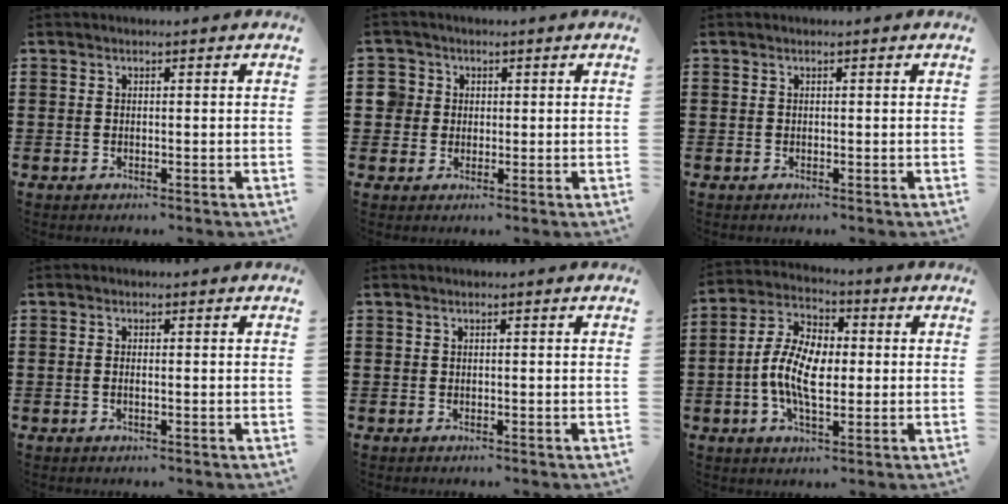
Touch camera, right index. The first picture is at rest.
{"total": 3.7, "force": [0.7, 3.6, 0.5], "torque": [-0.028, 0.014, 0.010]}
{"total": 0.0}
{"total": 0.6, "force": [-0.2, 0.0, 0.6], "torque": [-0.011, -0.005, -0.003]}
{"total": 0.0}
{"total": 9.1, "force": [-1.2, 4.7, 7.7], "torque": [-0.182, 0.001, -0.030]}